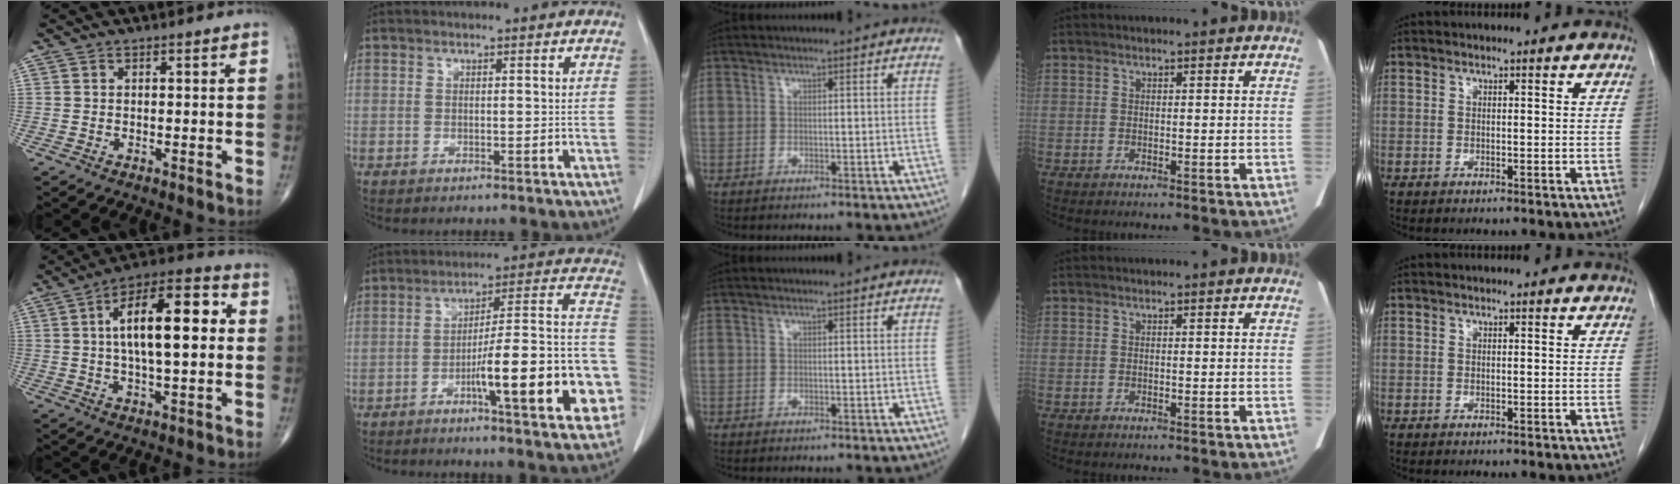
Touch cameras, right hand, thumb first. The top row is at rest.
{"thumb": {"total": 17.1, "force": [2.3, 6.6, 15.6], "torque": [-0.237, 0.024, 0.030]}, "index": {"total": 19.3, "force": [-6.6, 2.4, 18.0], "torque": [-0.194, 0.028, -0.090]}}